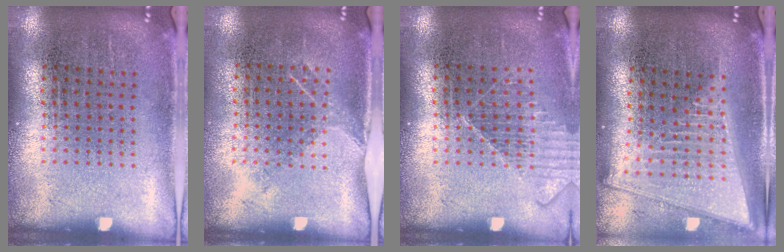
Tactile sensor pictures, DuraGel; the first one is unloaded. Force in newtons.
{"total": 1.1, "press": 0.8, "slide": 0.7}
{"total": 1.2, "press": 1.2, "slide": 0.1}
{"total": 2.2, "press": 1.8, "slide": 1.2}